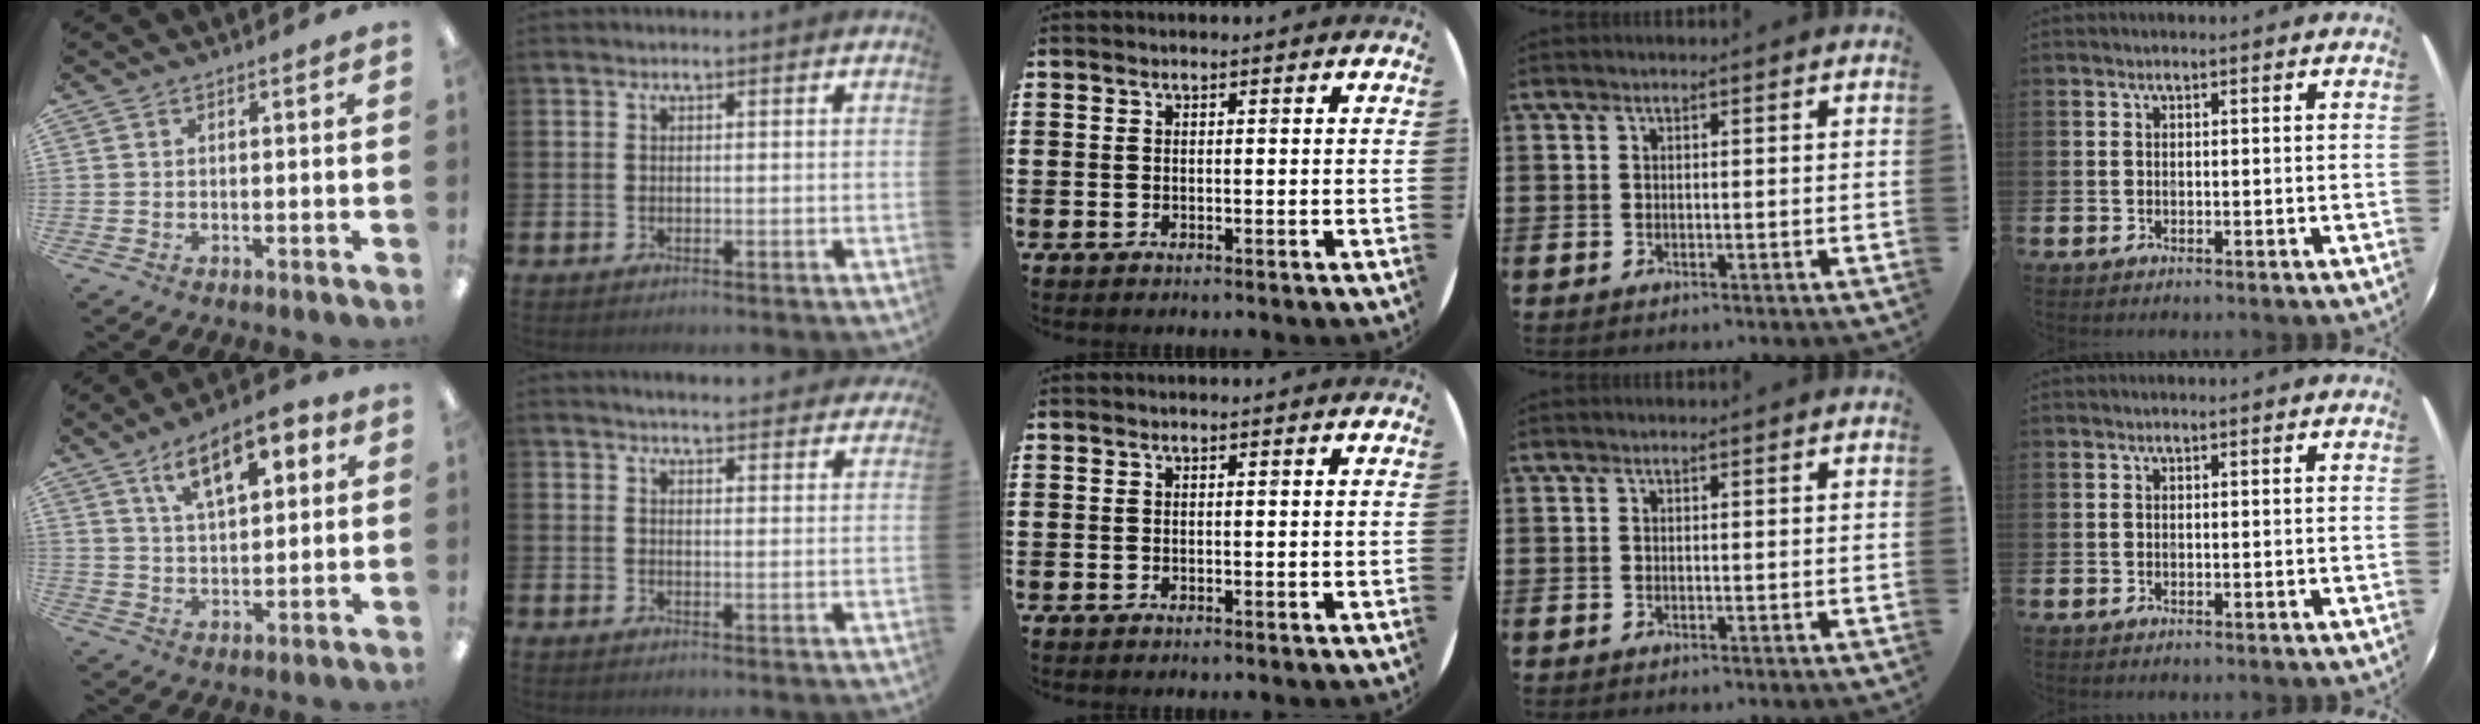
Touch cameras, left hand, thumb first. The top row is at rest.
{"thumb": {"total": 11.5, "force": [6.5, 5.0, 8.0], "torque": [-0.119, -0.019, 0.110]}, "index": {"total": 3.9, "force": [3.9, 0.2, 0.3], "torque": [-0.012, -0.023, 0.070]}}